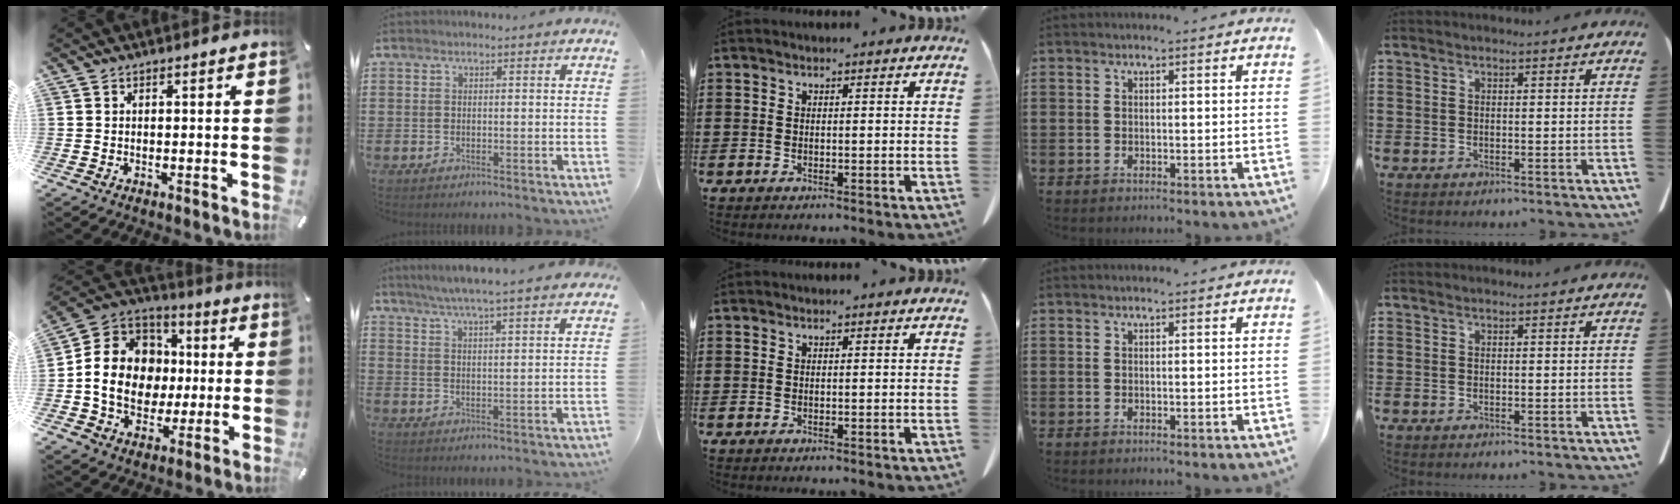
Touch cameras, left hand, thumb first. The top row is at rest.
{"thumb": {"total": 15.7, "force": [-1.5, 14.0, 7.0], "torque": [-0.143, 0.017, -0.020]}, "index": {"total": 5.3, "force": [4.9, -0.6, 2.0], "torque": [-0.054, -0.022, 0.085]}}